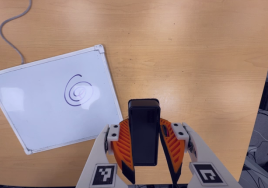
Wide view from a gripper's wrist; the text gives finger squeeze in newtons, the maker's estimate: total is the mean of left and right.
{"total": 8.0, "left": 6.3, "right": 9.7}